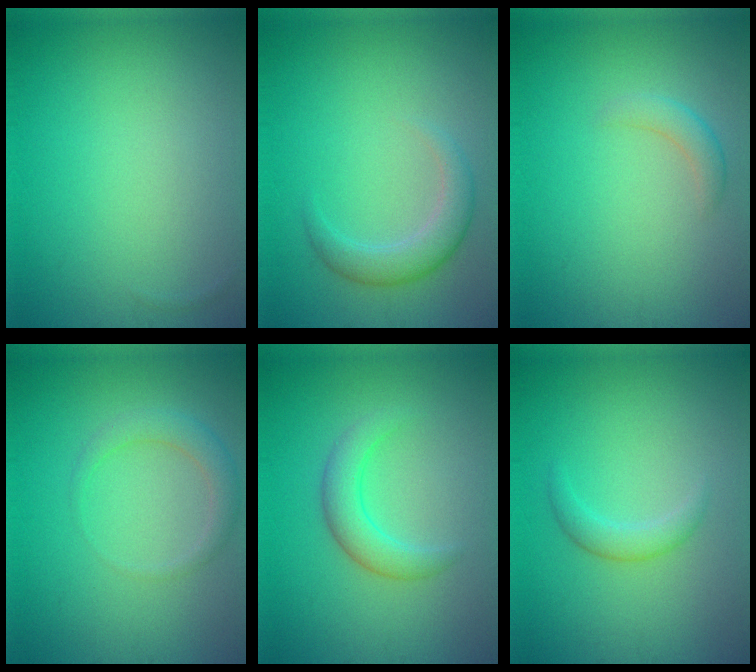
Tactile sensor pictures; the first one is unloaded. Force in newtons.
{"total": 2.7, "press": 2.7, "slide": 0.2}
{"total": 1.6, "press": 1.6, "slide": 0.0}
{"total": 2.1, "press": 2.1, "slide": 0.1}
{"total": 2.8, "press": 2.8, "slide": 0.3}
{"total": 1.7, "press": 1.7, "slide": 0.1}